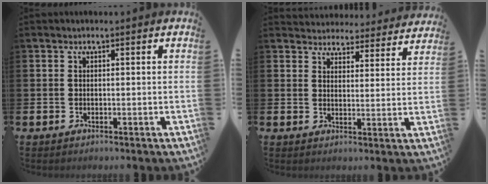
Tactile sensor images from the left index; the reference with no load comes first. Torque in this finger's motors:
{"motor_torque": [0.57, -1.57, 0.28, -0.01]}